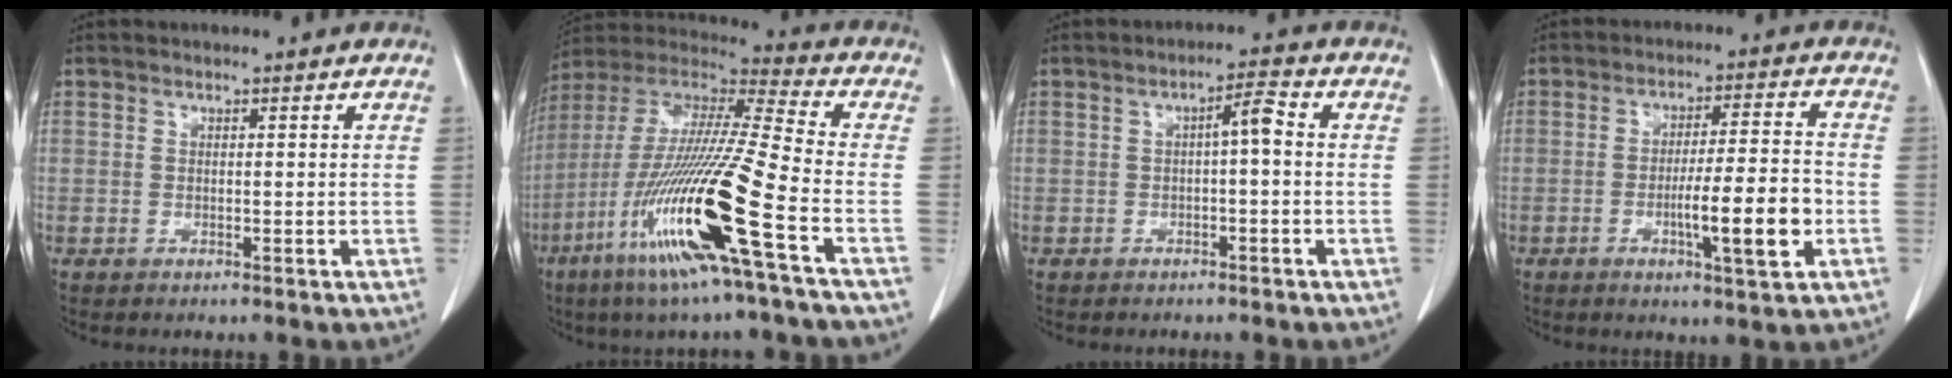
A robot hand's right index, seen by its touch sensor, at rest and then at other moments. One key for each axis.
{"total": 21.6, "fx": -8.7, "fy": -0.4, "fz": 19.8, "tx": -0.422, "ty": -0.043, "tz": -0.176}
{"total": 3.2, "fx": 0.0, "fy": 0.4, "fz": 3.1, "tx": -0.047, "ty": 0.009, "tz": -0.002}
{"total": 9.7, "fx": -2.9, "fy": 0.5, "fz": 9.2, "tx": -0.146, "ty": -0.003, "tz": -0.046}